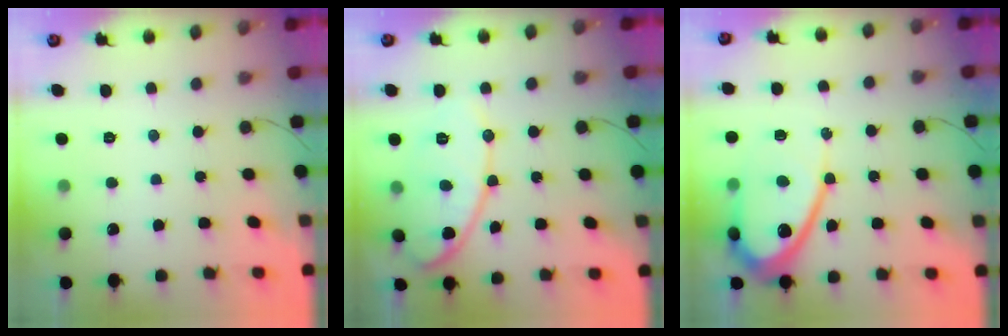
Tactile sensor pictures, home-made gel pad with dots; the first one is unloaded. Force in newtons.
{"total": 12.2, "press": 12.1, "slide": 0.6}
{"total": 12.5, "press": 12.5, "slide": 1.1}